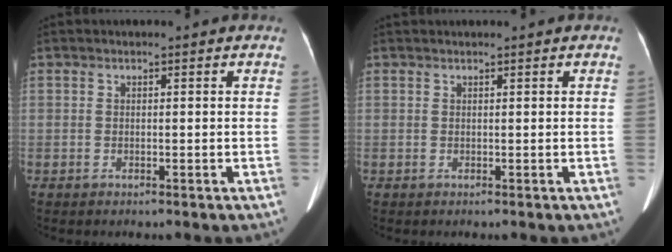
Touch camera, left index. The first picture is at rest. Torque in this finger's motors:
{"motor_torque": [0.02, -0.03, 0.03, -0.01]}